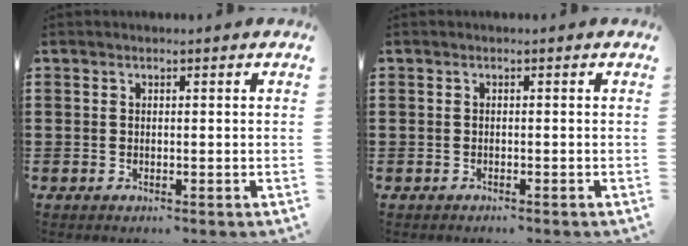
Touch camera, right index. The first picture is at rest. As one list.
[{"total": 0.6, "force": [-0.5, 0.1, 0.0], "torque": [-0.001, 0.000, -0.012]}]